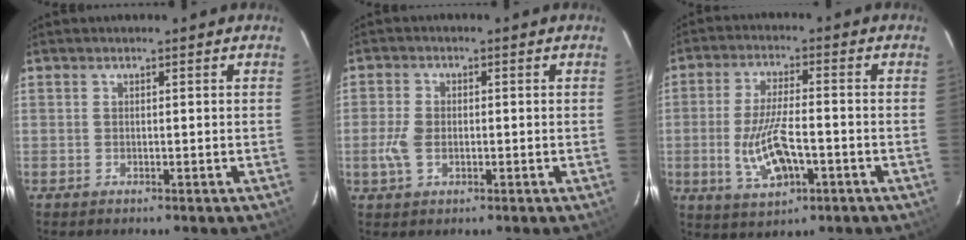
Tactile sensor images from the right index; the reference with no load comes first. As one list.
[{"total": 4.6, "force": [-1.2, 2.9, 3.4], "torque": [-0.078, 0.001, -0.022]}, {"total": 10.5, "force": [-3.1, 3.9, 9.2], "torque": [-0.188, -0.009, -0.051]}]